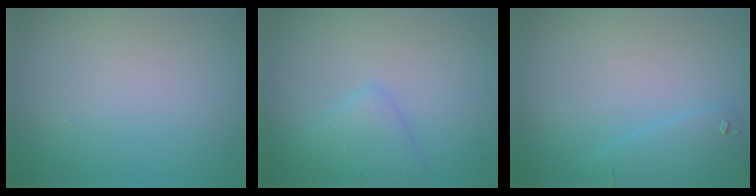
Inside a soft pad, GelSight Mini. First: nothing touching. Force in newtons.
{"total": 2.3, "press": 2.3, "slide": 0.0}
{"total": 2.1, "press": 2.1, "slide": 0.2}